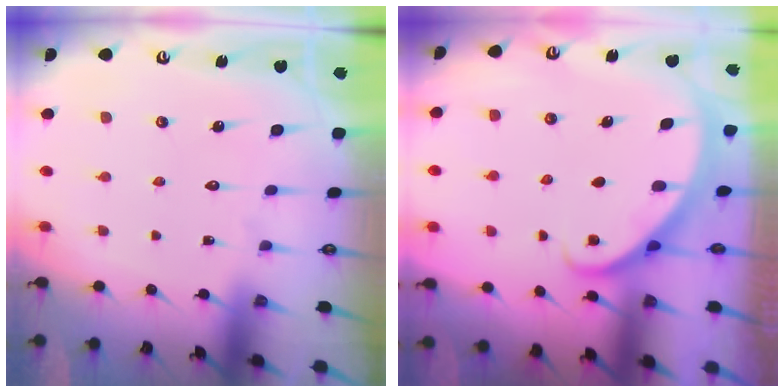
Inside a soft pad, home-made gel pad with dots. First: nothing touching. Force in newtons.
{"total": 2.4, "press": 2.4, "slide": 0.2}